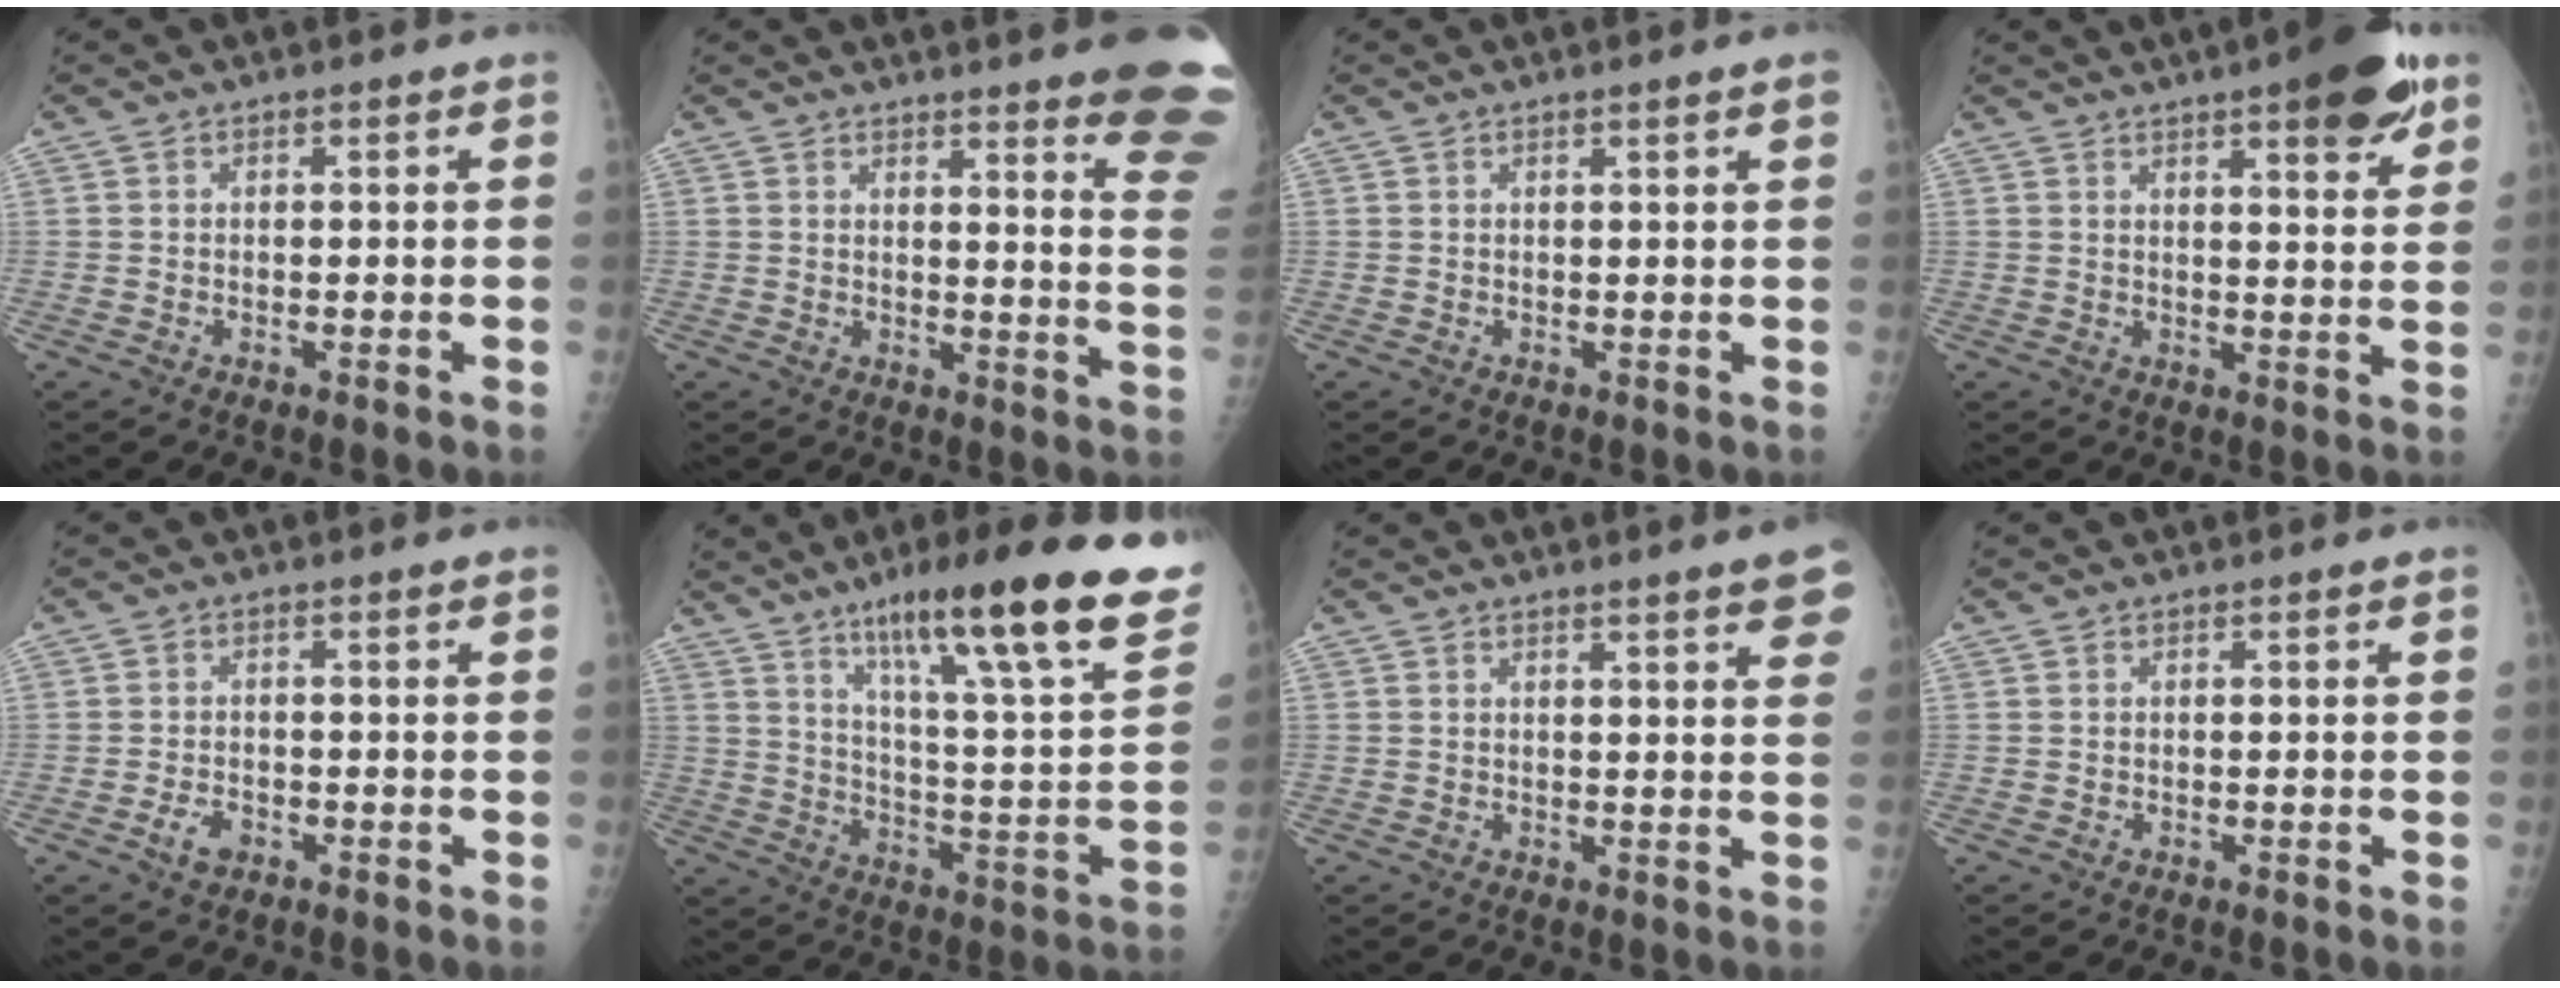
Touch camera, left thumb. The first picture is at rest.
{"total": 16.5, "force": [13.4, 1.0, 9.6], "torque": [-0.092, -0.116, 0.142]}
{"total": 1.8, "force": [1.2, -0.2, 1.3], "torque": [-0.019, -0.001, 0.017]}
{"total": 11.3, "force": [6.7, 2.9, 8.6], "torque": [-0.093, -0.029, 0.086]}
{"total": 2.8, "force": [-1.4, 1.7, 1.7], "torque": [-0.032, 0.006, -0.022]}
{"total": 29.7, "force": [18.5, 4.6, 22.7], "torque": [-0.307, -0.055, 0.277]}
{"total": 7.1, "force": [4.4, 0.9, 5.4], "torque": [-0.049, -0.010, 0.048]}
{"total": 0.0}